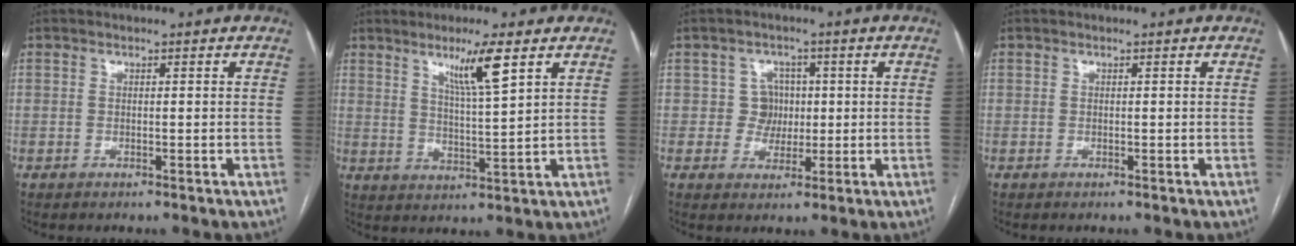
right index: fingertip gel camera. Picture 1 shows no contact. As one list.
[{"total": 6.9, "force": [4.0, -0.4, 5.7], "torque": [-0.100, -0.011, 0.072]}, {"total": 4.0, "force": [0.4, 3.9, 0.6], "torque": [0.000, 0.013, 0.008]}, {"total": 0.0}]